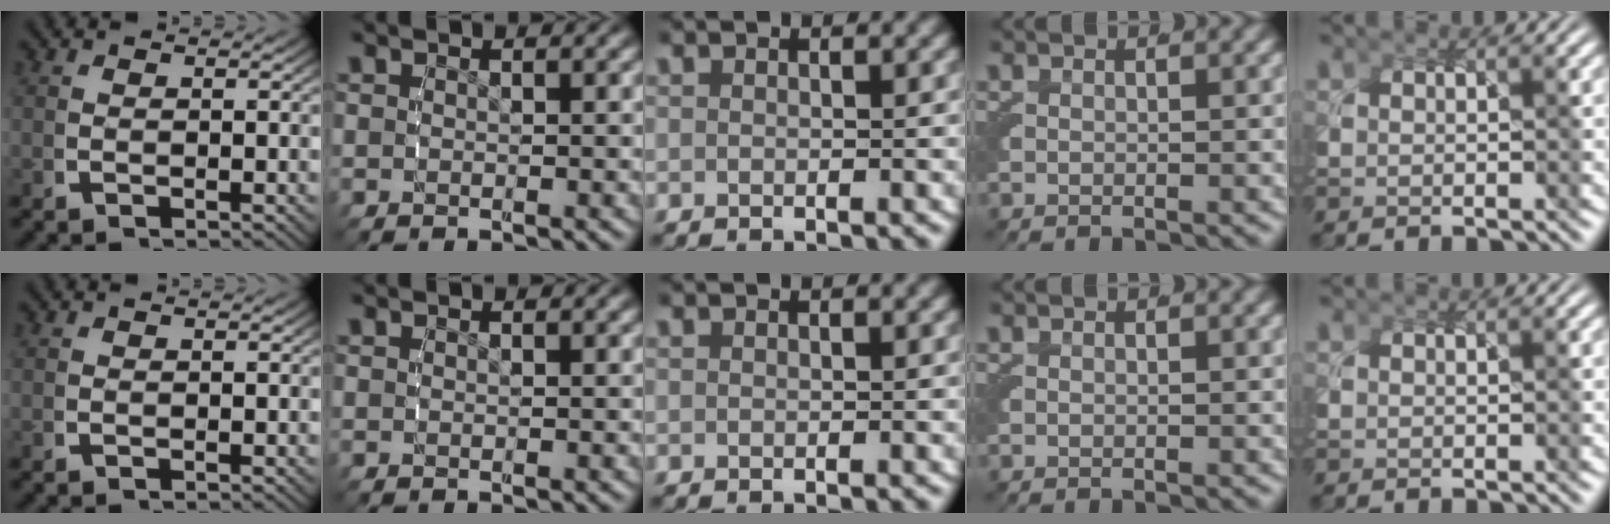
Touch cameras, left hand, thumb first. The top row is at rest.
{}